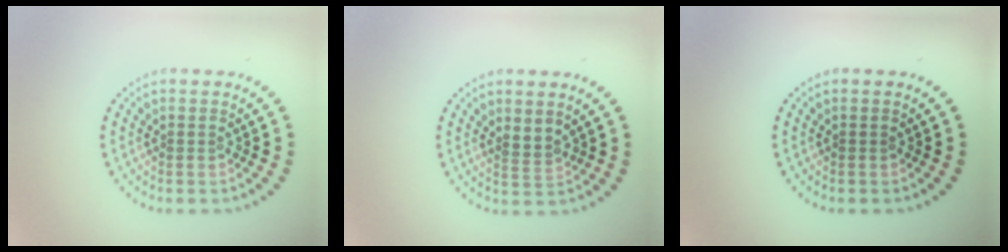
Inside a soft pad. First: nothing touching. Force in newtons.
{"total": 1.6, "press": 1.3, "slide": 1.0}
{"total": 0.0}